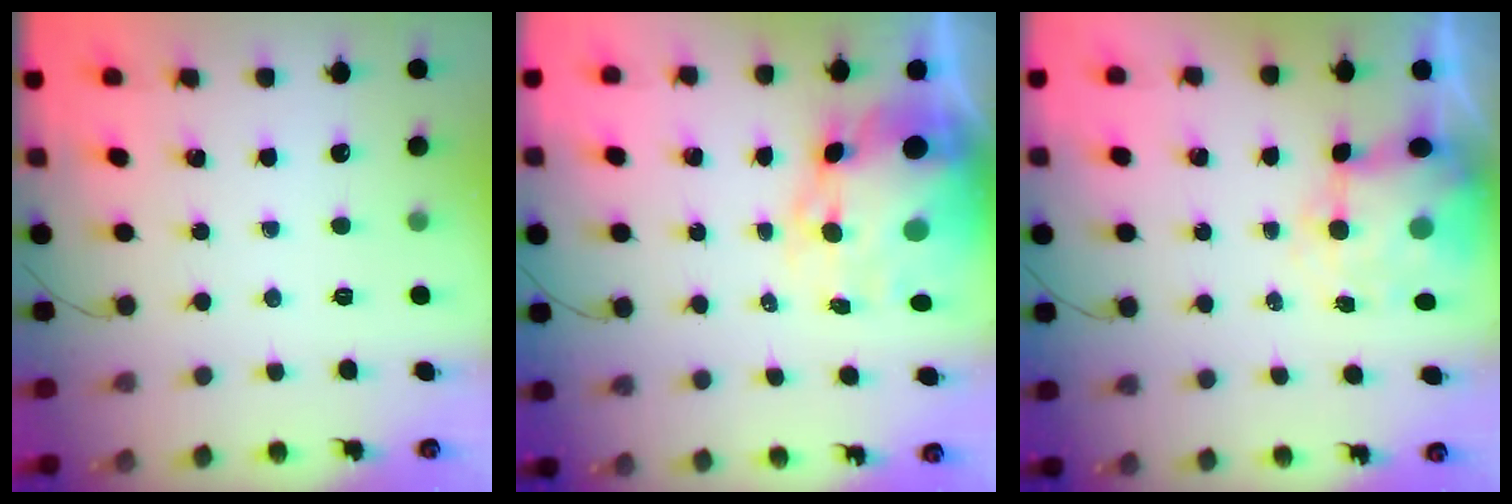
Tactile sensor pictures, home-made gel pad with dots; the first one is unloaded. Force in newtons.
{"total": 13.3, "press": 12.9, "slide": 3.1}
{"total": 7.1, "press": 6.9, "slide": 1.9}